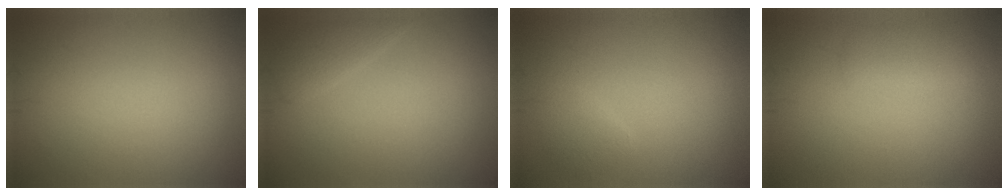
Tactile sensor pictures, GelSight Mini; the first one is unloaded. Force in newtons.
{"total": 1.5, "press": 1.5, "slide": 0.1}
{"total": 1.3, "press": 1.3, "slide": 0.1}
{"total": 1.6, "press": 1.6, "slide": 0.2}